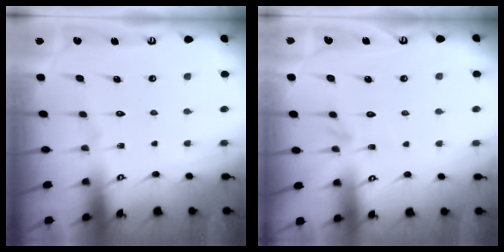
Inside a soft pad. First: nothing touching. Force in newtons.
{"total": 2.9, "press": 2.9, "slide": 0.3}